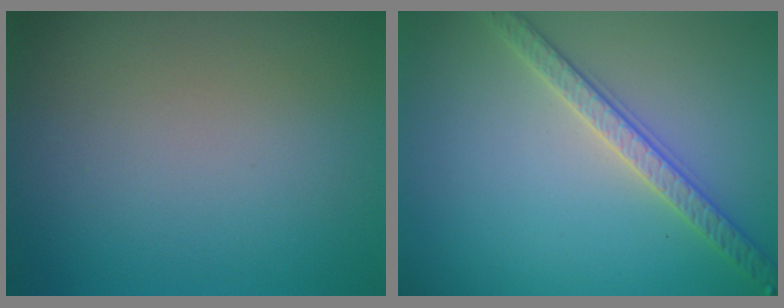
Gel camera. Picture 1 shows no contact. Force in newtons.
{"total": 3.1, "press": 2.9, "slide": 1.1}